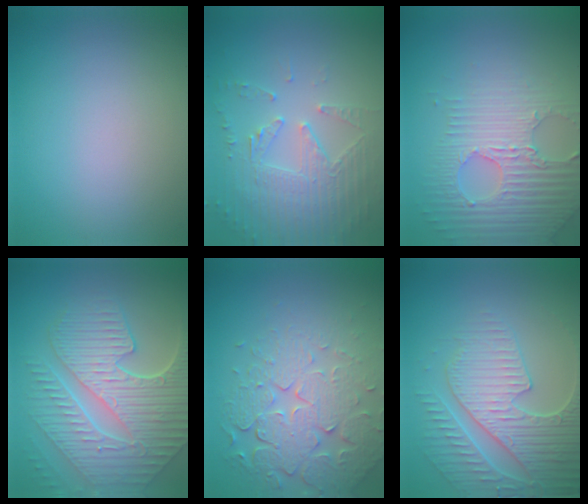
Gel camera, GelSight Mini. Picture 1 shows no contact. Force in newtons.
{"total": 5.6, "press": 3.7, "slide": 4.2}
{"total": 4.8, "press": 4.3, "slide": 2.2}
{"total": 9.8, "press": 6.5, "slide": 7.3}
{"total": 7.4, "press": 5.4, "slide": 5.1}
{"total": 6.4, "press": 5.4, "slide": 3.5}